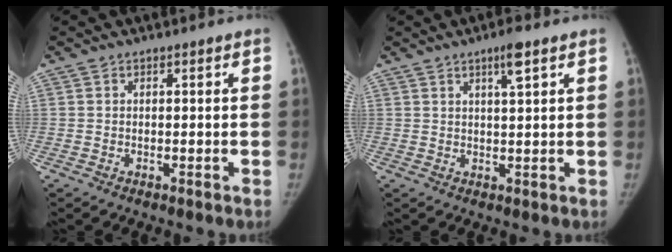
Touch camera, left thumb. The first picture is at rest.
{"total": 3.8, "force": [2.1, 0.4, 3.1], "torque": [-0.051, -0.009, 0.036]}